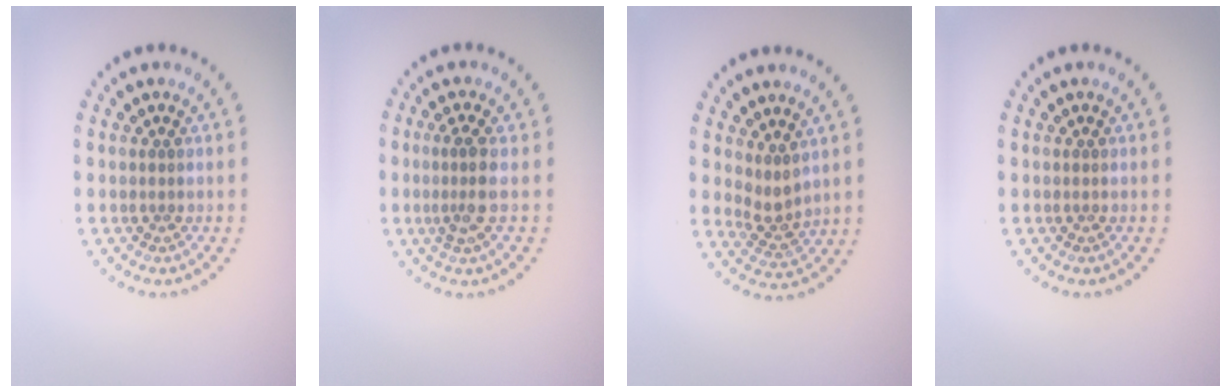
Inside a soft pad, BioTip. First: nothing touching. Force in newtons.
{"total": 2.2, "press": 1.9, "slide": 1.2}
{"total": 2.0, "press": 1.4, "slide": 1.4}
{"total": 0.0}